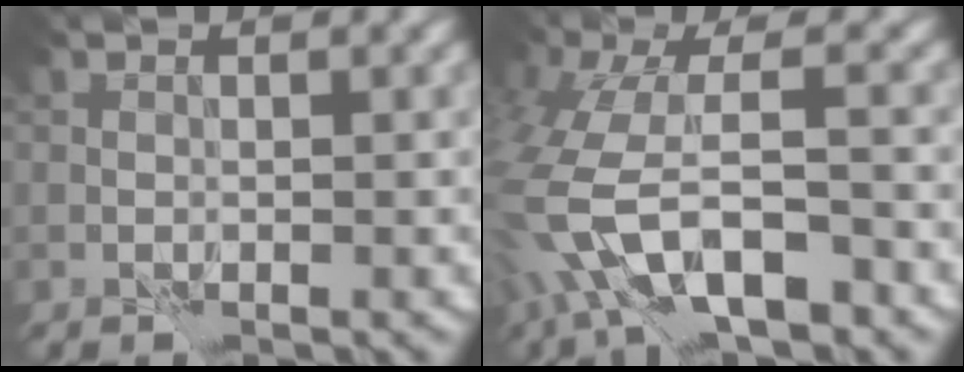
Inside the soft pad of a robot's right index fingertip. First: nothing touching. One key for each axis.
{"total": 9.6, "fx": -3.4, "fy": 4.2, "fz": 7.9, "tx": -0.171, "ty": 0.001, "tz": -0.069}